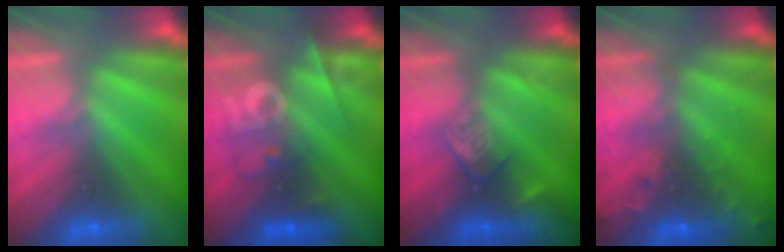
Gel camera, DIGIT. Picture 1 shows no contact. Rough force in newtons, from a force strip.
{"total": 2.5}
{"total": 2.4}
{"total": 6.6}